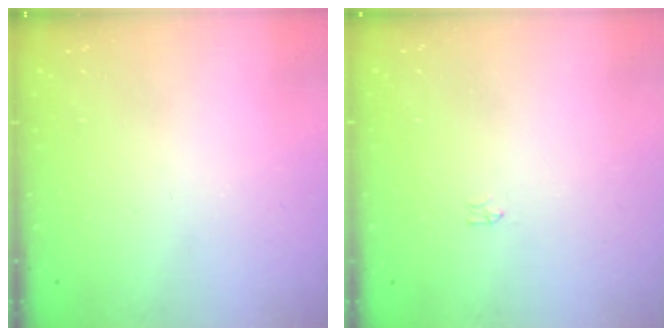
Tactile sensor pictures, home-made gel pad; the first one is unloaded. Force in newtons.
{"total": 0.0}